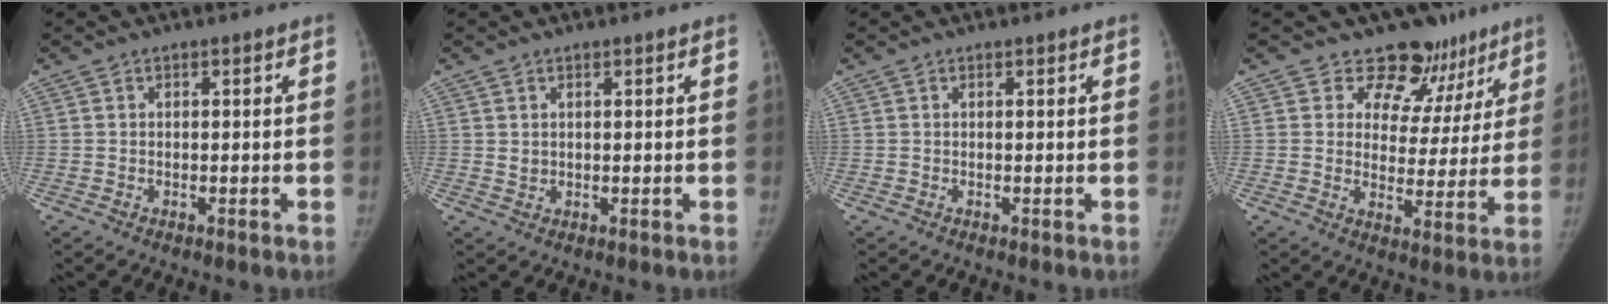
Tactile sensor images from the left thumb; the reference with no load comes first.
{"total": 1.2, "force": [0.7, 0.8, 0.5], "torque": [0.002, -0.006, 0.015]}
{"total": 0.0}
{"total": 12.4, "force": [9.4, 7.8, 2.2], "torque": [0.022, -0.052, 0.109]}